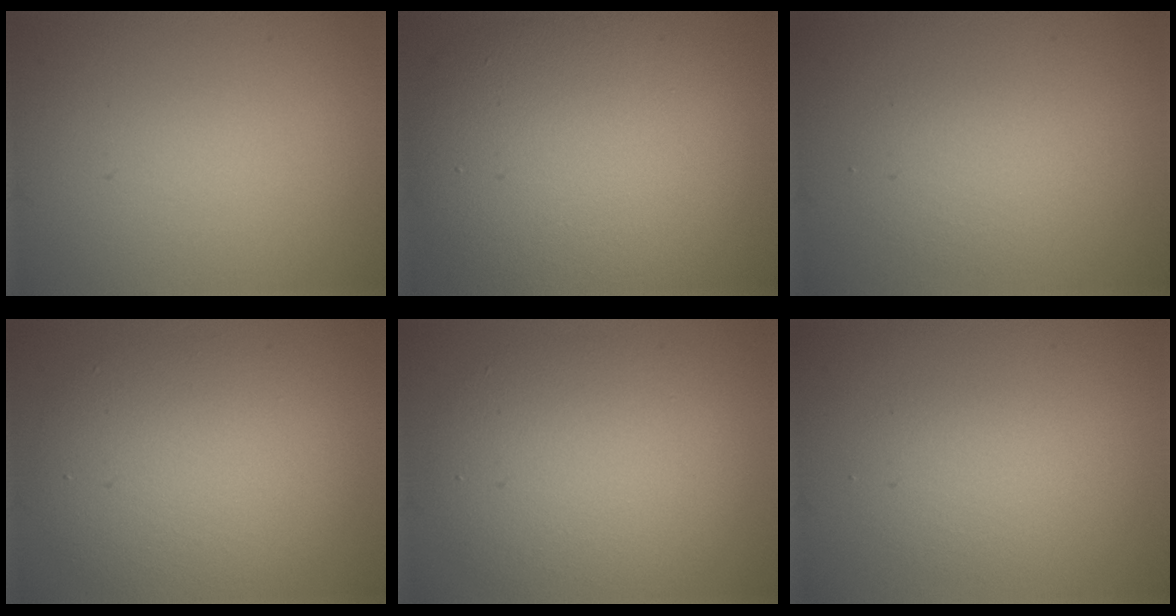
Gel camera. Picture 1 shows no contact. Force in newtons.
{"total": 11.7, "press": 11.7, "slide": 0.4}
{"total": 2.1, "press": 2.1, "slide": 0.1}
{"total": 6.8, "press": 6.8, "slide": 0.4}
{"total": 6.4, "press": 6.4, "slide": 0.1}
{"total": 2.1, "press": 2.1, "slide": 0.1}